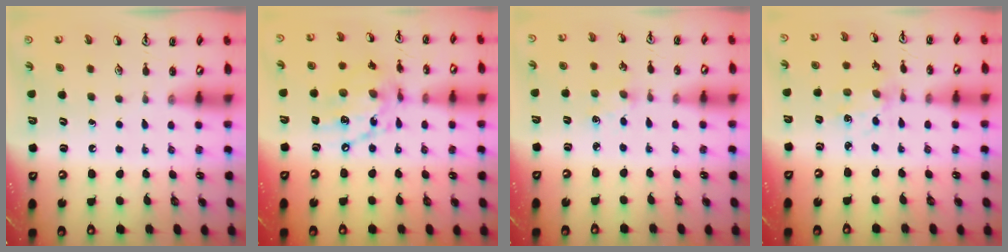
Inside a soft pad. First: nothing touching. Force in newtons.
{"total": 13.9, "press": 13.9, "slide": 0.7}
{"total": 2.5, "press": 2.5, "slide": 0.4}
{"total": 2.0, "press": 2.0, "slide": 0.2}